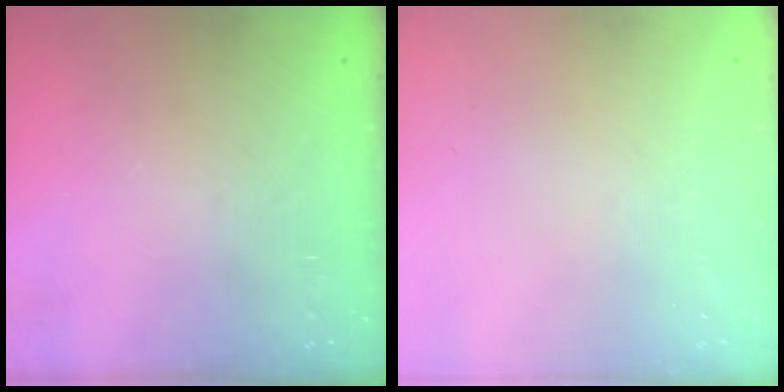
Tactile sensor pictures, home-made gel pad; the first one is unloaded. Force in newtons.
{"total": 0.0}